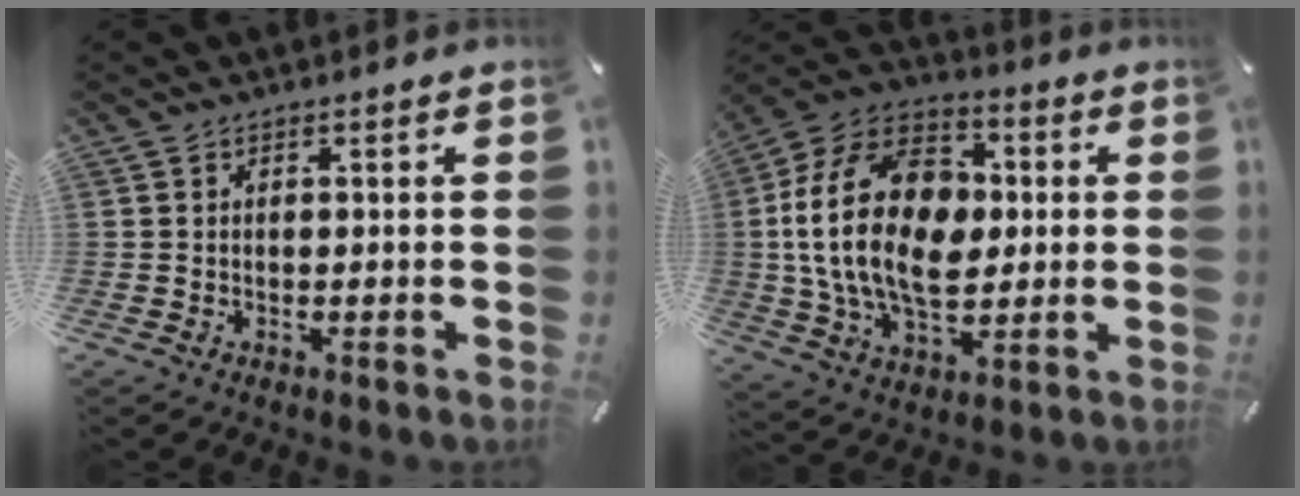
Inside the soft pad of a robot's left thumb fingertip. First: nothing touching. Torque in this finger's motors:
{"motor_torque": [1.03, 1.07, 2.77, 0.00, 0.88]}